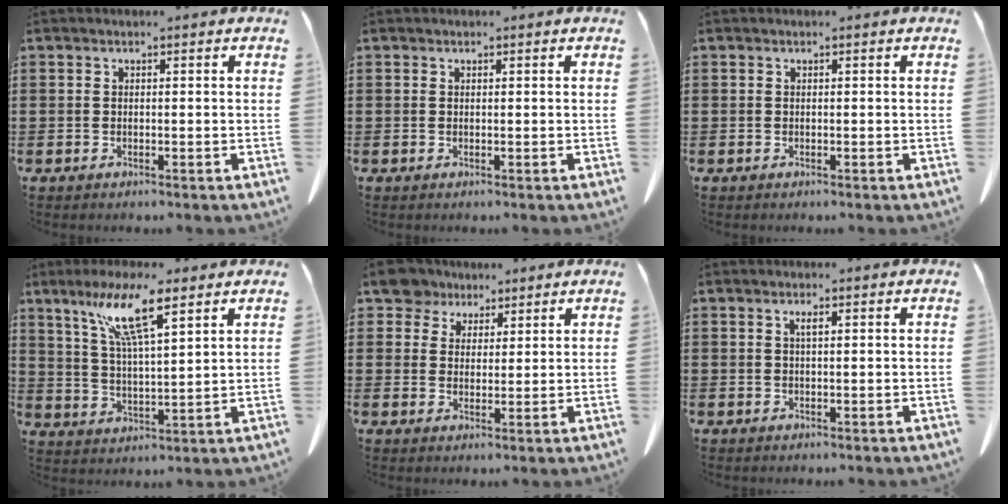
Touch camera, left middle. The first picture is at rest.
{"total": 0.0}
{"total": 0.0}
{"total": 9.8, "force": [6.4, 1.3, 7.3], "torque": [-0.160, -0.009, 0.111]}
{"total": 5.6, "force": [4.5, 3.2, 1.2], "torque": [-0.041, -0.004, 0.082]}
{"total": 1.2, "force": [0.5, 0.2, 1.1], "torque": [-0.023, 0.000, 0.009]}